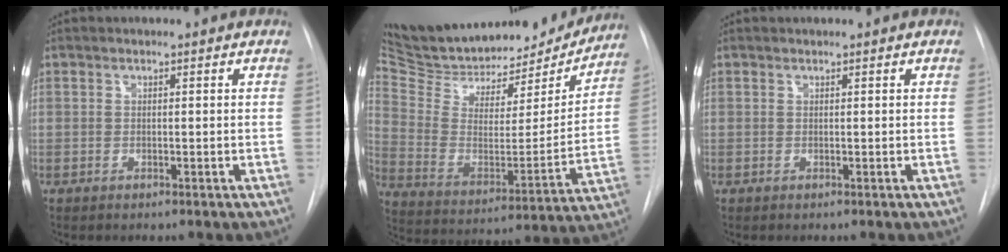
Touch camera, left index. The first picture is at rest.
{"total": 25.8, "force": [23.6, 8.3, 6.5], "torque": [-0.123, -0.035, 0.354]}
{"total": 0.0}